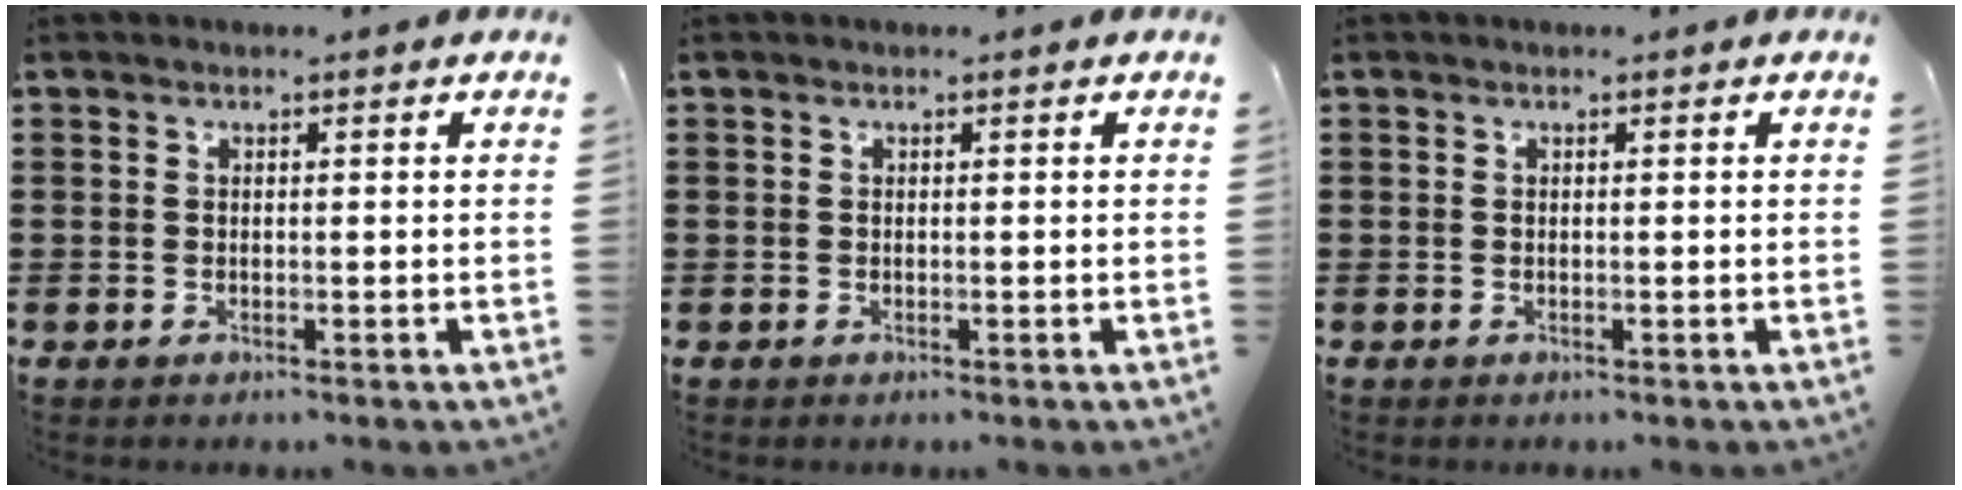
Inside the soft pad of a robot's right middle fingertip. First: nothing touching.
{"total": 0.0}
{"total": 0.0}